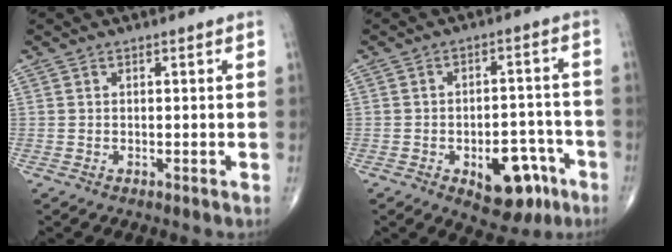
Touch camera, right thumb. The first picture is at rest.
{"total": 11.6, "force": [-5.4, 6.3, 8.1], "torque": [-0.073, 0.039, -0.065]}